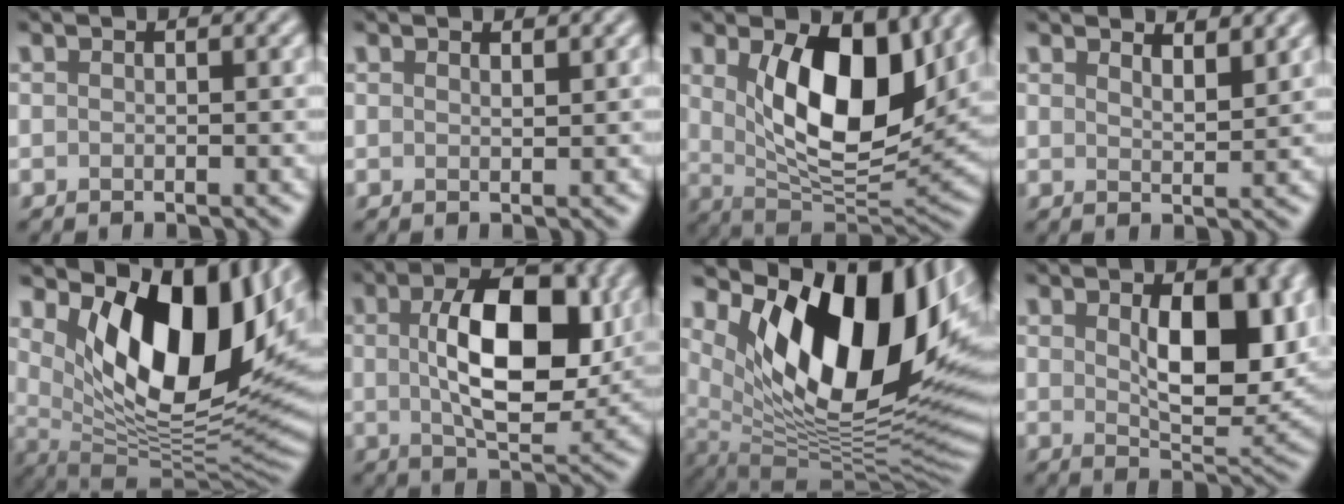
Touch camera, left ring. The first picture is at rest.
{"total": 0.9, "force": [0.8, 0.1, 0.3], "torque": [-0.004, -0.001, 0.015]}
{"total": 10.5, "force": [2.9, 5.2, 8.6], "torque": [-0.137, -0.016, 0.051]}
{"total": 3.0, "force": [2.6, 0.7, 1.3], "torque": [-0.013, 0.000, 0.043]}
{"total": 14.1, "force": [4.9, 6.7, 11.4], "torque": [-0.172, -0.015, 0.090]}
{"total": 9.7, "force": [1.4, 4.8, 8.3], "torque": [-0.132, -0.001, 0.025]}
{"total": 17.0, "force": [6.4, 8.3, 13.4], "torque": [-0.200, -0.005, 0.109]}
{"total": 8.2, "force": [1.7, 3.7, 7.1], "torque": [-0.110, -0.007, 0.034]}